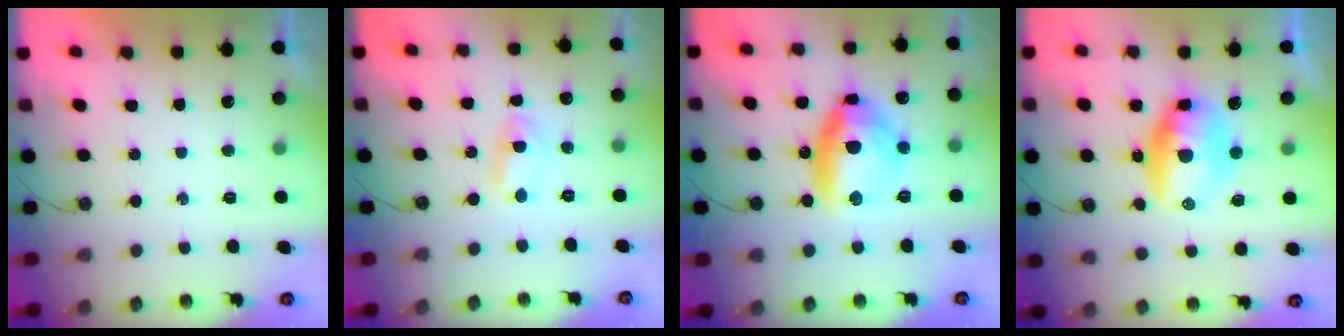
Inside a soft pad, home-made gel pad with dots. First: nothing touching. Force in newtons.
{"total": 4.6, "press": 0.9, "slide": 4.5}
{"total": 13.7, "press": 13.5, "slide": 2.0}
{"total": 10.5, "press": 10.5, "slide": 0.9}